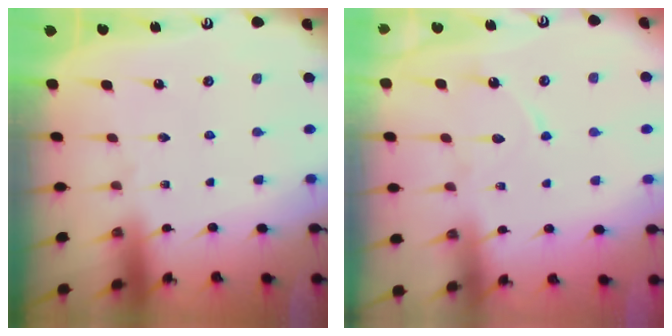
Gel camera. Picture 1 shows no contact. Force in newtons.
{"total": 7.0, "press": 6.9, "slide": 0.8}